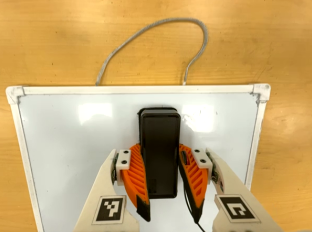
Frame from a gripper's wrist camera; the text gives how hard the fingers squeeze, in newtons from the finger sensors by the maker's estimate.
{"total": 15.4, "left": 15.4, "right": 15.4}